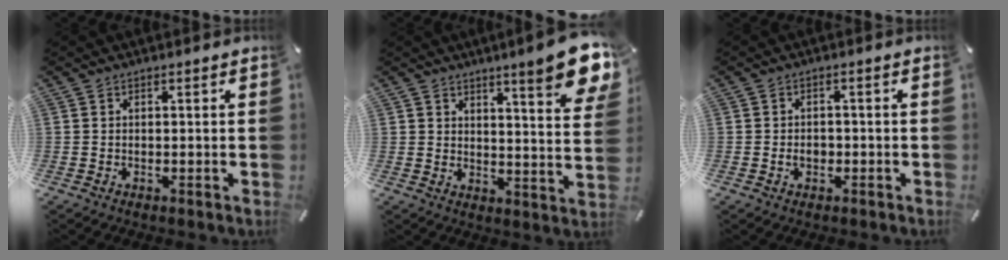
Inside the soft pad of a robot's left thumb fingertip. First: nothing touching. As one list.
[{"total": 11.7, "force": [7.9, 2.7, 8.2], "torque": [-0.115, -0.050, 0.130]}, {"total": 3.2, "force": [-0.9, 2.4, 1.9], "torque": [-0.035, 0.006, -0.017]}]